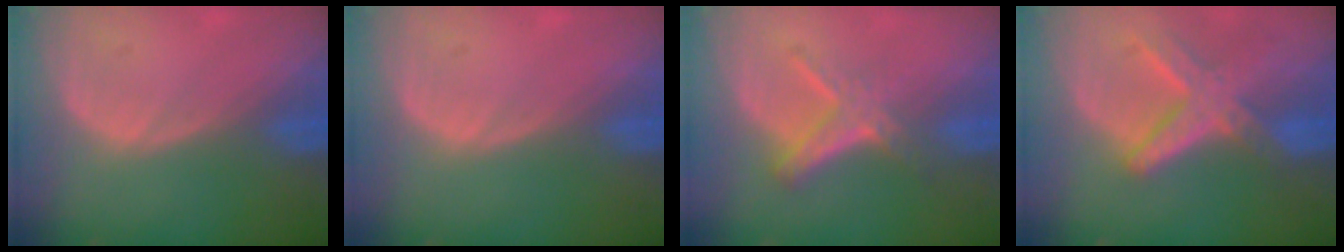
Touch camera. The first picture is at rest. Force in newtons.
{"total": 0.0}
{"total": 6.1, "press": 5.2, "slide": 3.2}
{"total": 8.2, "press": 7.1, "slide": 4.1}